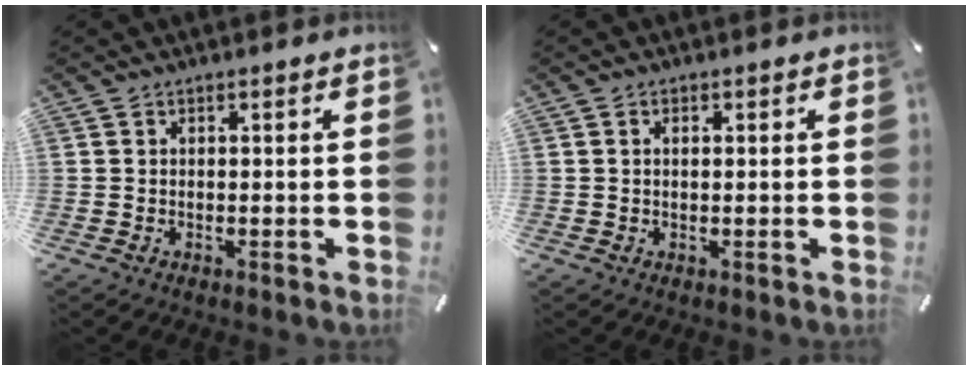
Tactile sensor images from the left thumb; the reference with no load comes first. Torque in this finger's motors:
{"motor_torque": [-0.01, -0.51, -0.22, 0.07, 0.00]}